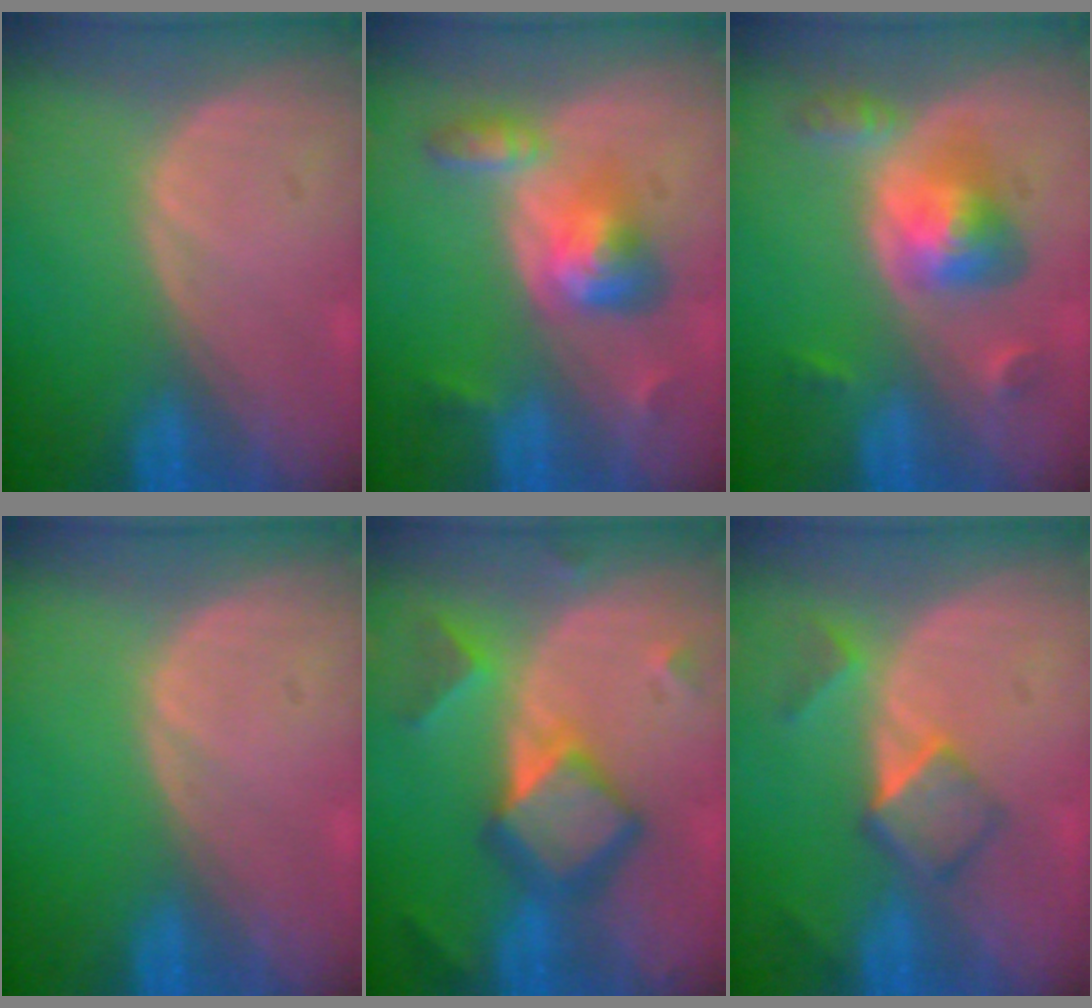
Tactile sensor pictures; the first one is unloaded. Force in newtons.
{"total": 6.2, "press": 5.5, "slide": 2.8}
{"total": 6.1, "press": 5.7, "slide": 2.2}
{"total": 0.0}
{"total": 7.7, "press": 7.7, "slide": 0.4}
{"total": 5.3, "press": 4.7, "slide": 2.5}